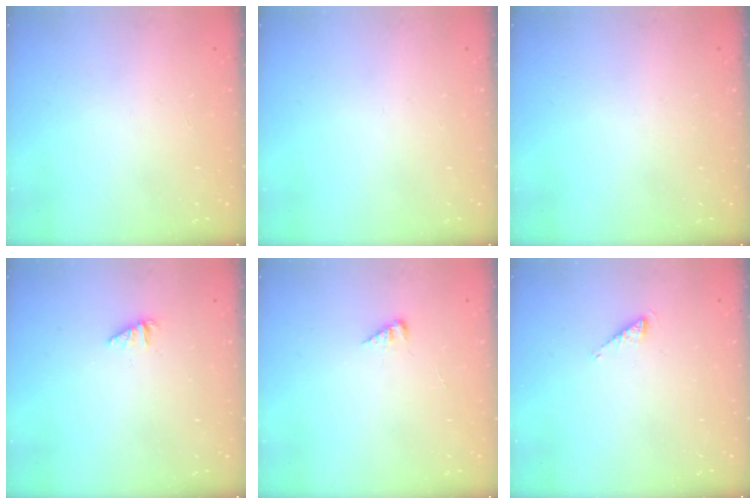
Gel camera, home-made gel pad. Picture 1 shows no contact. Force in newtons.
{"total": 0.0}
{"total": 0.0}
{"total": 1.2, "press": 1.2, "slide": 0.2}
{"total": 3.2, "press": 3.2, "slide": 0.5}
{"total": 3.2, "press": 3.2, "slide": 0.4}